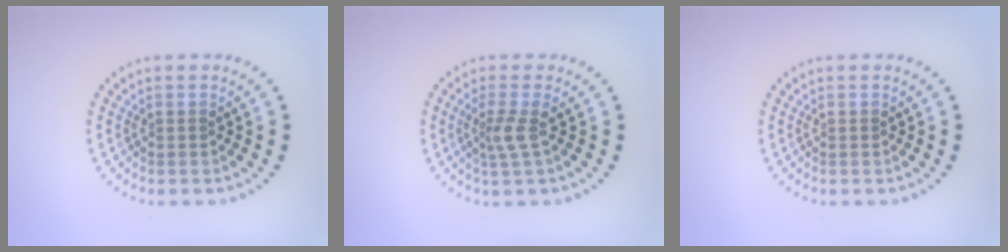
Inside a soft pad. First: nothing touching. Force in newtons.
{"total": 2.0, "press": 1.4, "slide": 1.4}
{"total": 0.0}